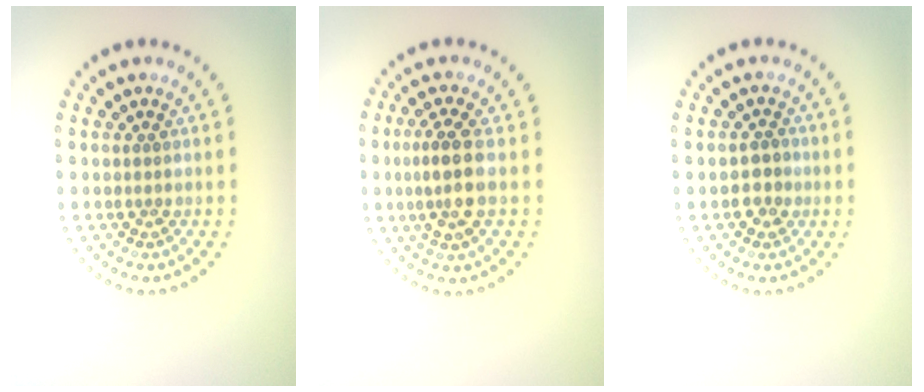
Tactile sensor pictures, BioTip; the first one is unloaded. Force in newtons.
{"total": 3.5, "press": 3.2, "slide": 1.4}
{"total": 1.9, "press": 1.8, "slide": 0.5}